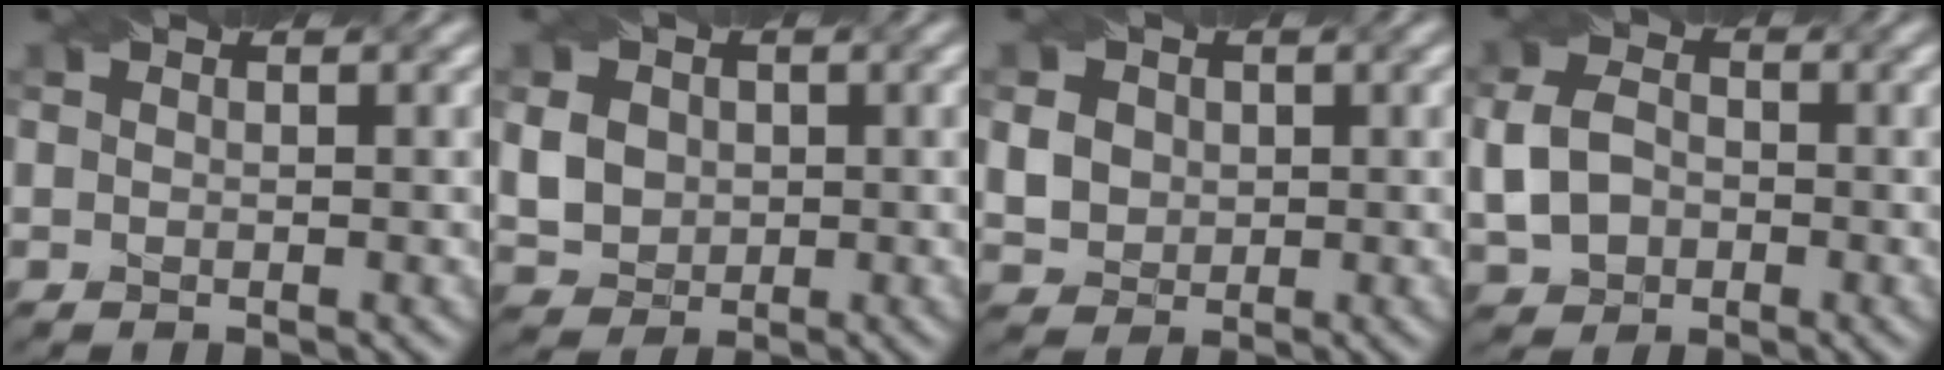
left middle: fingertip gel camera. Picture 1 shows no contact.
{"total": 4.3, "force": [0.2, 3.7, 2.1], "torque": [-0.061, 0.003, 0.001]}
{"total": 3.9, "force": [0.6, 3.5, 1.7], "torque": [-0.053, 0.009, 0.012]}
{"total": 4.3, "force": [-1.0, 3.3, 2.5], "torque": [-0.058, 0.003, -0.024]}